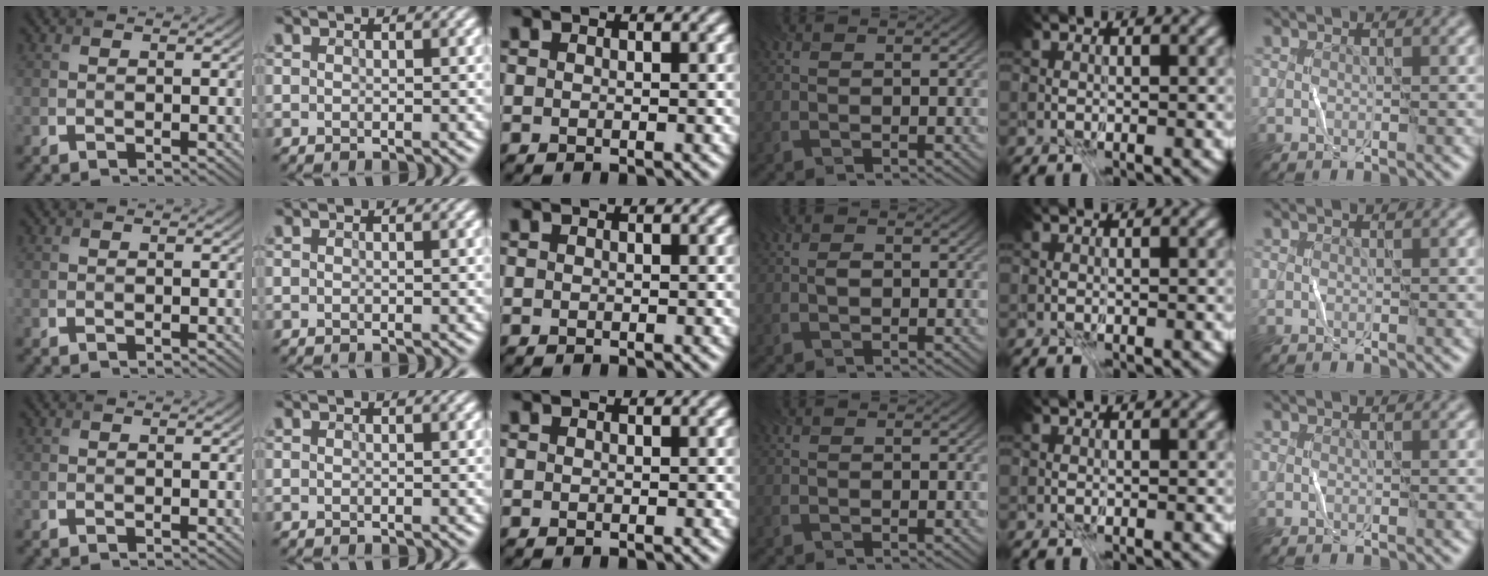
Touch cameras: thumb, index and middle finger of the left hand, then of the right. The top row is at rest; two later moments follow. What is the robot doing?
{"motion": "fold", "object": "file"}